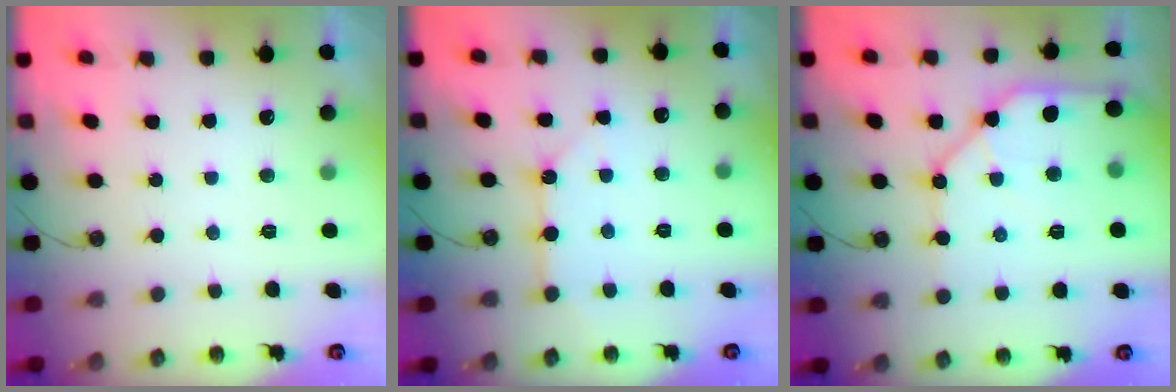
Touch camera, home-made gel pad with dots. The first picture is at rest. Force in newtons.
{"total": 5.8, "press": 5.8, "slide": 0.4}
{"total": 11.1, "press": 11.0, "slide": 1.1}